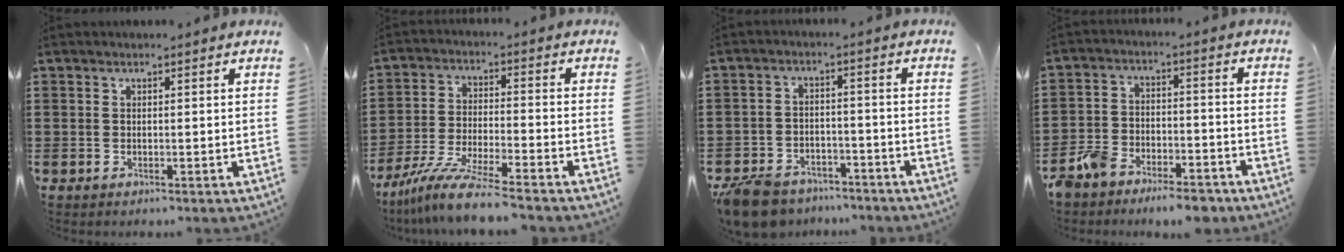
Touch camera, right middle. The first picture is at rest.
{"total": 9.1, "force": [-8.0, -0.1, 4.3], "torque": [-0.092, -0.008, -0.158]}
{"total": 6.6, "force": [-6.1, 2.2, 1.3], "torque": [-0.042, 0.011, -0.123]}
{"total": 7.3, "force": [-6.8, 1.9, 1.7], "torque": [-0.056, 0.013, -0.140]}